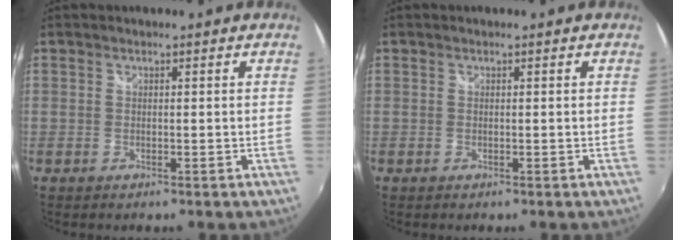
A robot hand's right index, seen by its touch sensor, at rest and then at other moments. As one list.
[{"total": 0.0}]